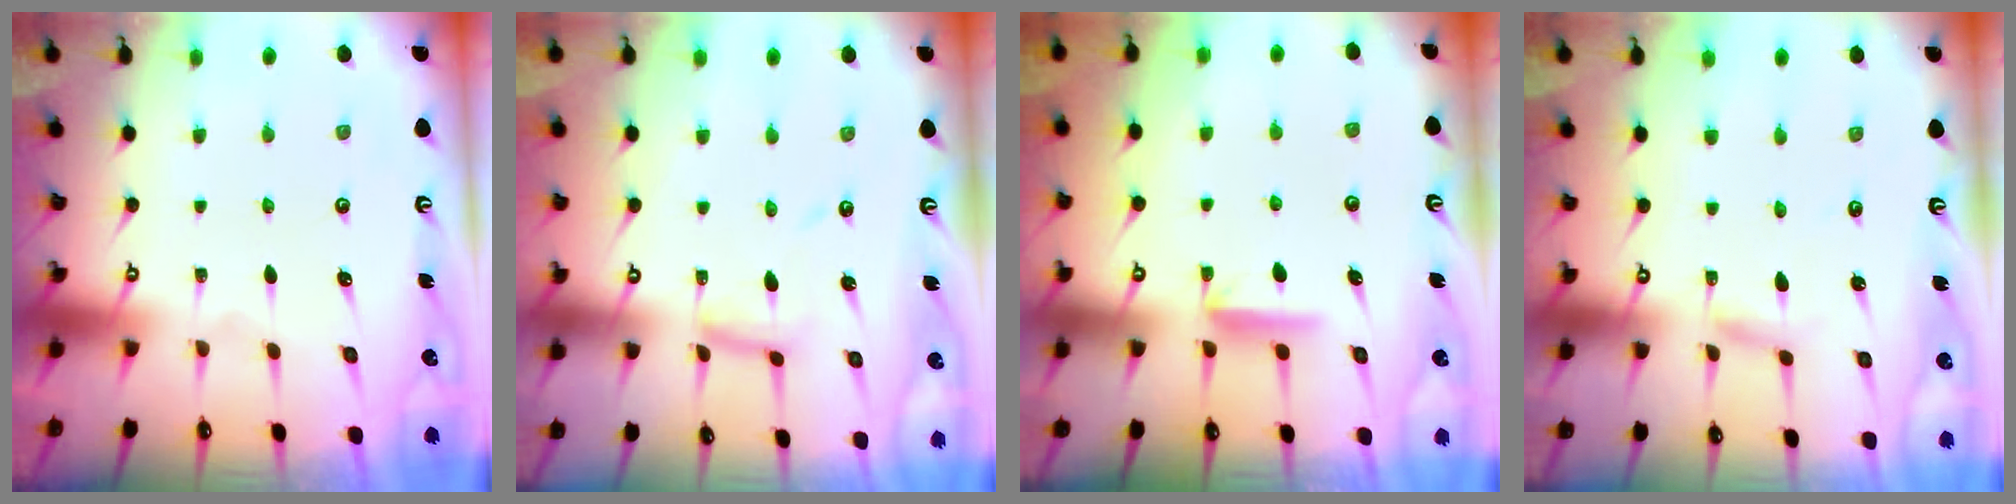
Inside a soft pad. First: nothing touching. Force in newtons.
{"total": 7.0, "press": 7.0, "slide": 0.3}
{"total": 5.4, "press": 5.4, "slide": 0.5}
{"total": 1.9, "press": 1.9, "slide": 0.2}